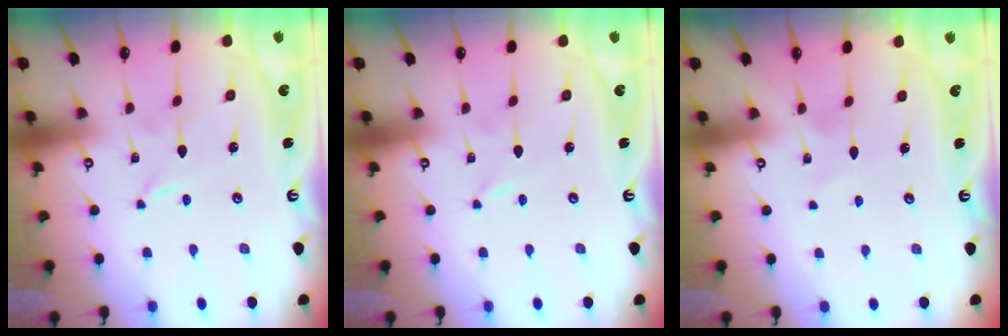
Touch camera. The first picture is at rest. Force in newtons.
{"total": 0.0}
{"total": 2.5, "press": 2.5, "slide": 0.3}